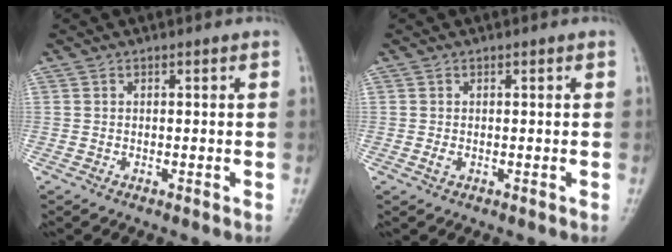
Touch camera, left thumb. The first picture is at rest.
{"total": 0.9, "force": [-0.2, 0.6, 0.7], "torque": [-0.013, -0.001, -0.006]}